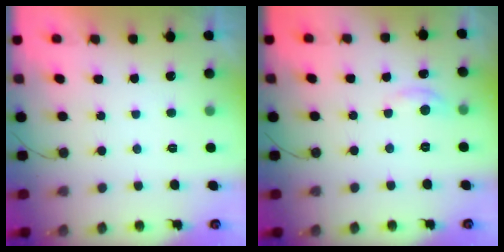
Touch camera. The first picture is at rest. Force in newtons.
{"total": 3.8, "press": 3.7, "slide": 0.5}